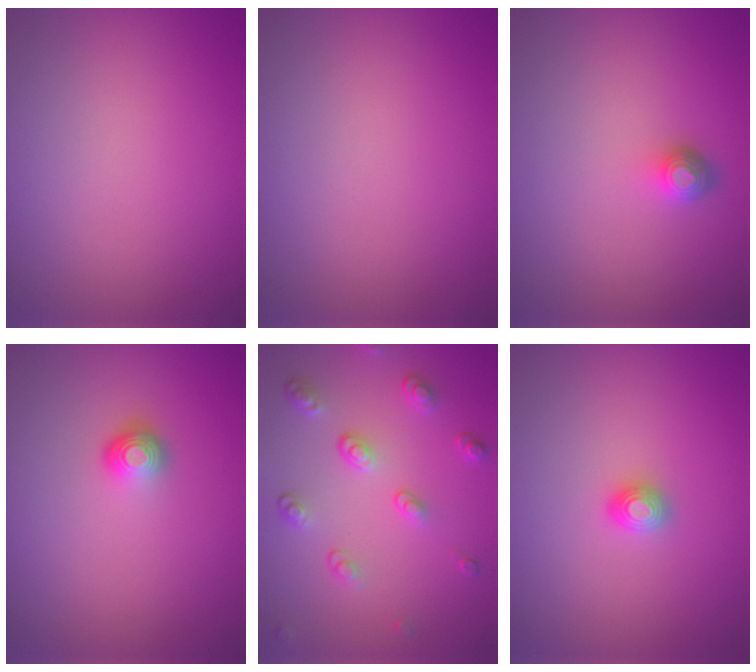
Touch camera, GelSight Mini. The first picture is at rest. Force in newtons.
{"total": 0.0}
{"total": 1.6, "press": 1.3, "slide": 1.0}
{"total": 1.9, "press": 1.3, "slide": 1.4}
{"total": 3.7, "press": 2.9, "slide": 2.4}
{"total": 1.1, "press": 1.1, "slide": 0.1}